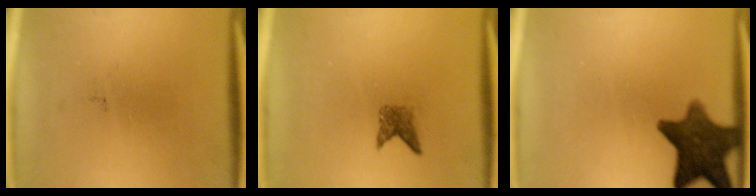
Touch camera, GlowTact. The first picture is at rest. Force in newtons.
{"total": 1.9}
{"total": 11.2}